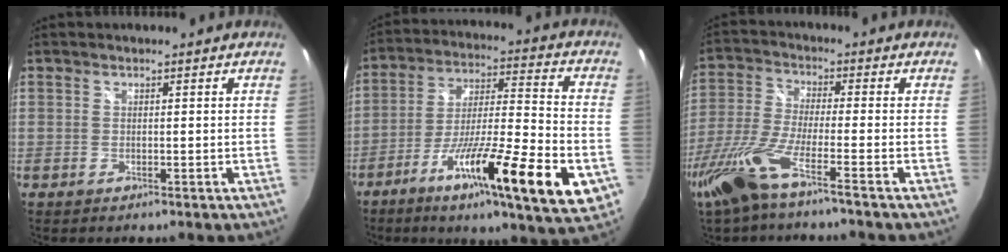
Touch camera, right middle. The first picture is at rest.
{"total": 22.3, "force": [-9.3, 3.1, 20.0], "torque": [-0.322, -0.039, -0.156]}
{"total": 12.3, "force": [-8.2, 0.7, 9.1], "torque": [-0.205, -0.036, -0.157]}